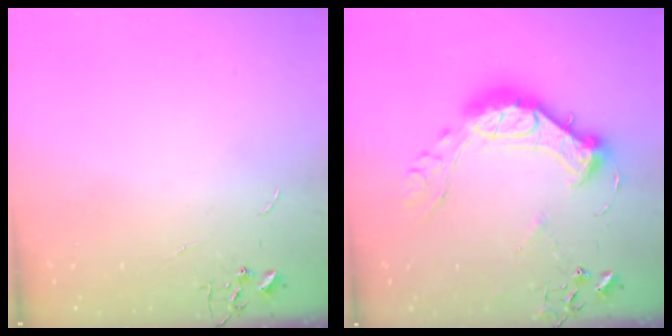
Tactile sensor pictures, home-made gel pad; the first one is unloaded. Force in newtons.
{"total": 20.0, "press": 19.9, "slide": 1.5}